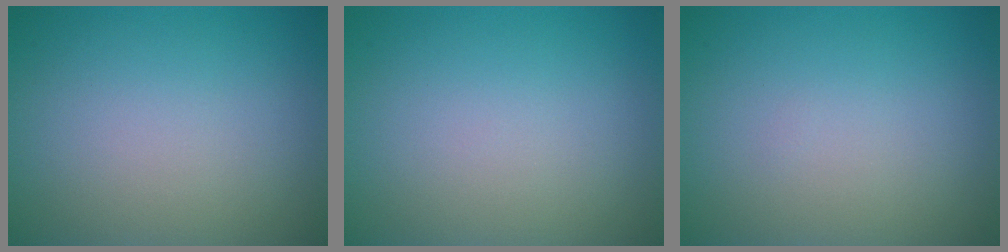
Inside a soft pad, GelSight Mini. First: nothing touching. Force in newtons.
{"total": 0.0}
{"total": 0.0}